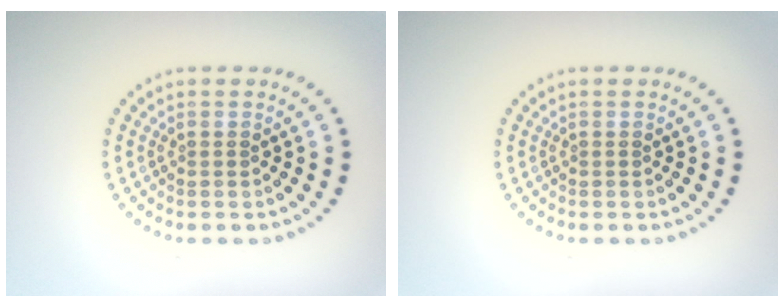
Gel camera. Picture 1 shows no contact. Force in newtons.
{"total": 0.0}